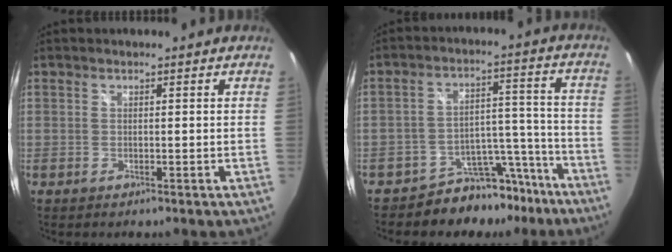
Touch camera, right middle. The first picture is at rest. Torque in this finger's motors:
{"motor_torque": [0.39, -0.66, -0.01, 0.01]}